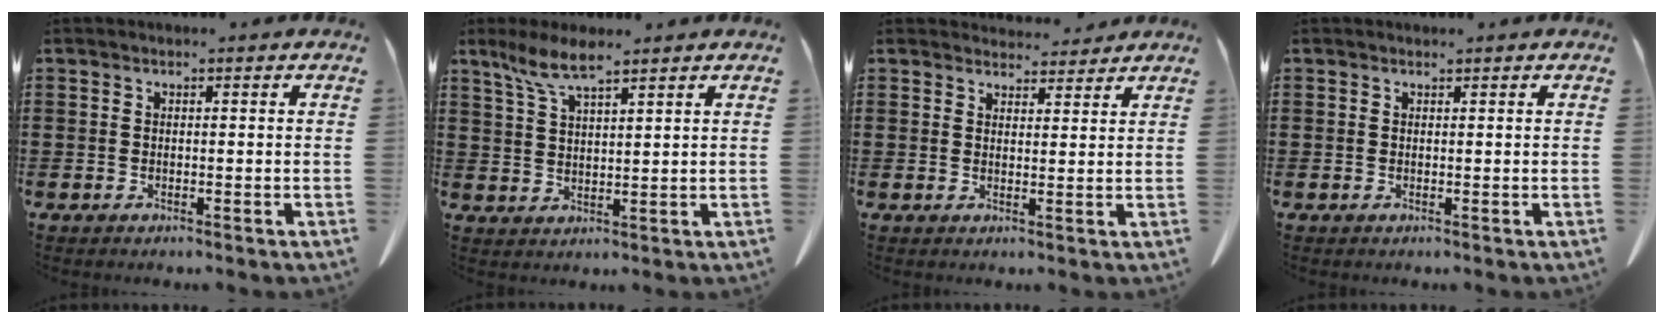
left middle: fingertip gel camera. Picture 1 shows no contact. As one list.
[{"total": 5.4, "force": [3.8, 0.8, 3.7], "torque": [-0.083, -0.004, 0.068]}, {"total": 3.6, "force": [3.5, 0.7, 0.3], "torque": [-0.008, -0.015, 0.065]}, {"total": 0.0}]